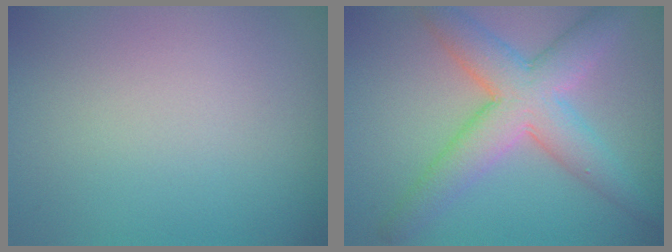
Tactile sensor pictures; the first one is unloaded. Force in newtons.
{"total": 6.8, "press": 6.8, "slide": 0.2}